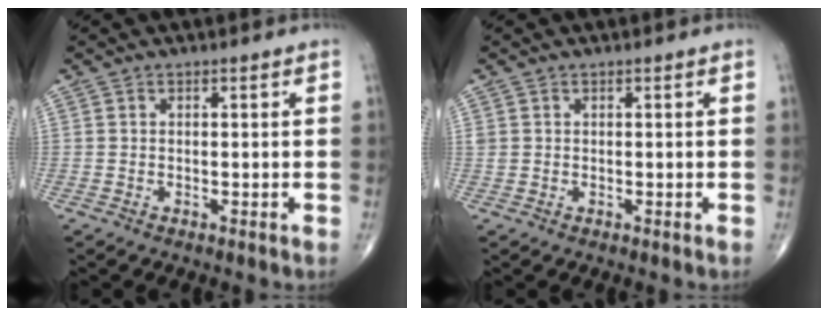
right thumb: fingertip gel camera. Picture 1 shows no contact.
{"total": 0.8, "force": [0.2, 0.7, 0.3], "torque": [-0.002, 0.004, 0.006]}